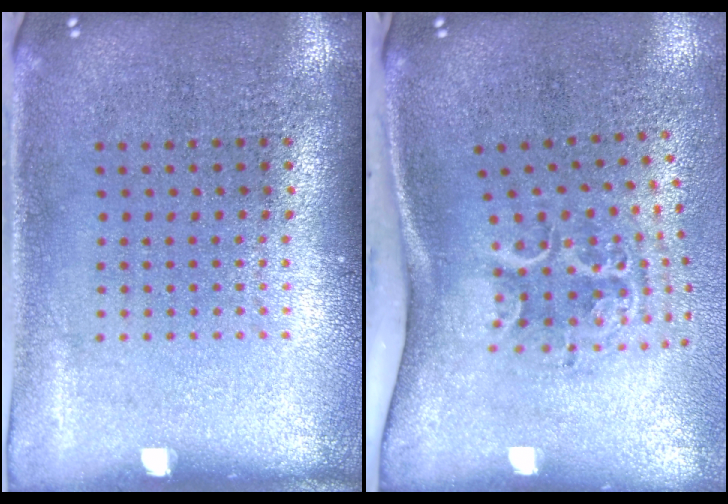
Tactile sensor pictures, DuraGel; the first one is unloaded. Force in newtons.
{"total": 2.2, "press": 1.3, "slide": 1.8}